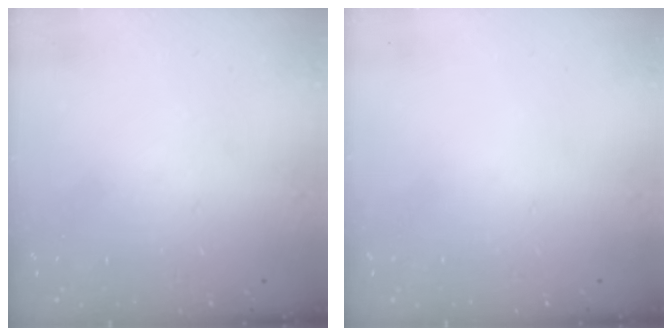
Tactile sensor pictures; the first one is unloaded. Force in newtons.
{"total": 0.0}